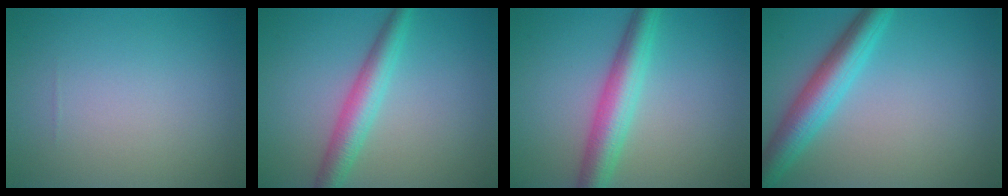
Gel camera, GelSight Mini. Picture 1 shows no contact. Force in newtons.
{"total": 3.9, "press": 3.9, "slide": 0.1}
{"total": 5.0, "press": 5.0, "slide": 0.1}
{"total": 5.3, "press": 5.3, "slide": 0.2}